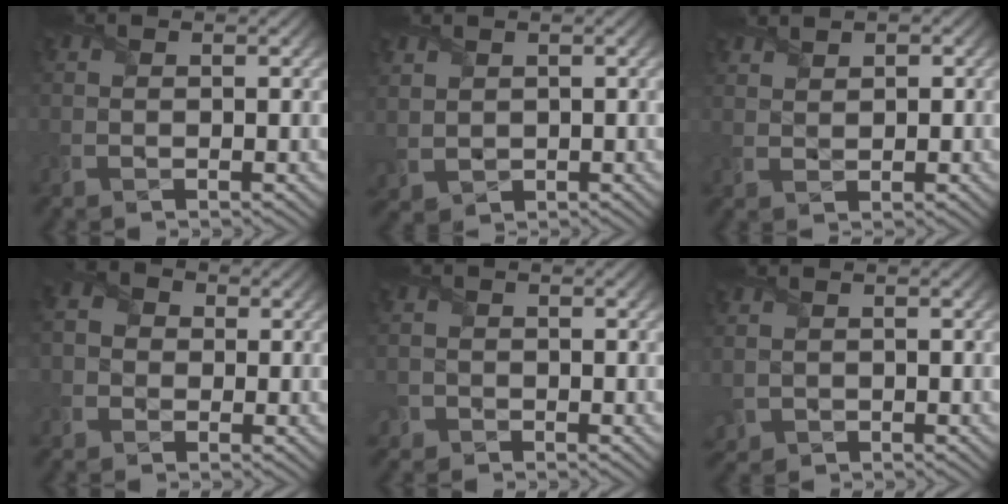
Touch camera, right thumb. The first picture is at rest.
{"total": 2.2, "force": [1.3, 1.5, 0.9], "torque": [-0.039, -0.002, 0.032]}
{"total": 2.5, "force": [2.0, 1.3, 0.7], "torque": [-0.022, -0.004, 0.046]}
{"total": 3.3, "force": [-0.2, 3.1, 1.1], "torque": [-0.036, 0.006, -0.012]}
{"total": 1.7, "force": [-1.0, 1.3, 0.0], "torque": [0.000, -0.001, -0.019]}
{"total": 1.3, "force": [0.3, 1.1, 0.5], "torque": [-0.026, -0.005, 0.008]}